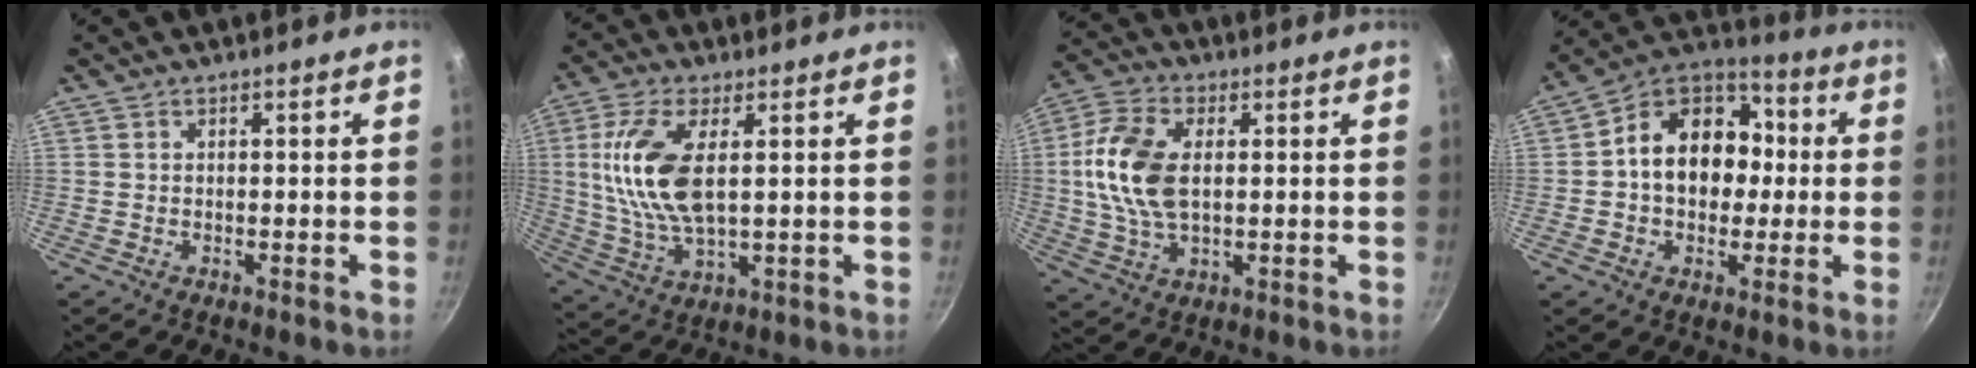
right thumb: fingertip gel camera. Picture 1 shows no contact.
{"total": 13.9, "force": [2.3, 6.1, 12.3], "torque": [-0.267, -0.008, 0.051]}
{"total": 13.3, "force": [1.2, 7.4, 10.9], "torque": [-0.230, 0.007, 0.022]}
{"total": 16.5, "force": [0.7, 12.0, 11.2], "torque": [-0.130, 0.034, 0.000]}